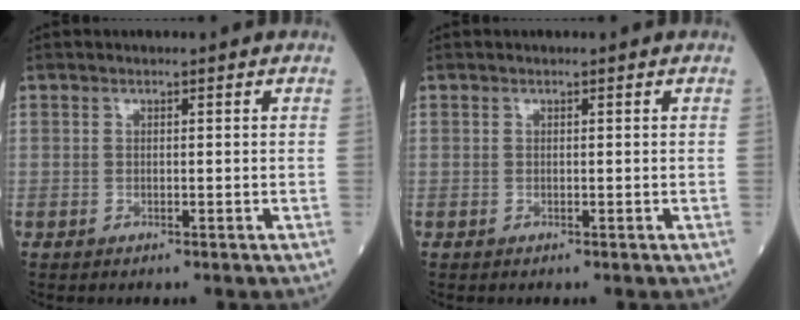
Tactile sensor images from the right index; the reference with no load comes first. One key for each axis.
{"total": 0.0}